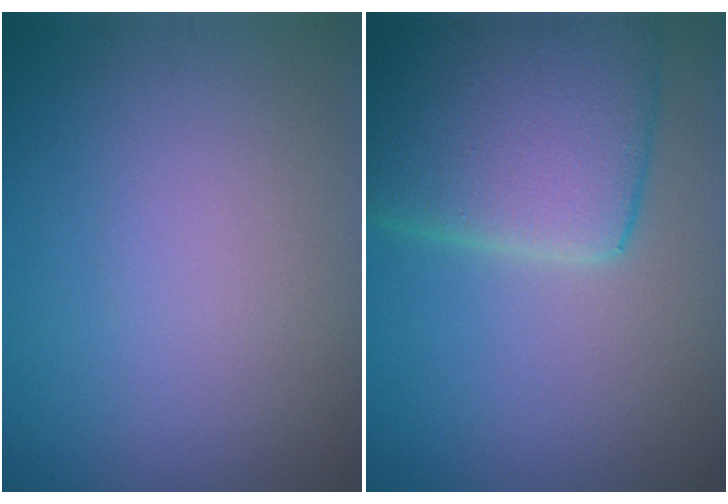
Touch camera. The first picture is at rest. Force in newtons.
{"total": 10.9, "press": 10.8, "slide": 0.6}